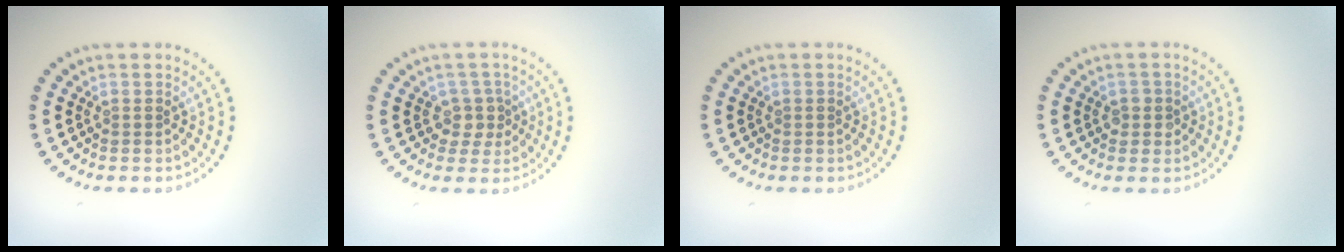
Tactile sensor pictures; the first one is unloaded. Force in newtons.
{"total": 2.1, "press": 1.6, "slide": 1.3}
{"total": 0.0}
{"total": 1.3, "press": 1.2, "slide": 0.6}